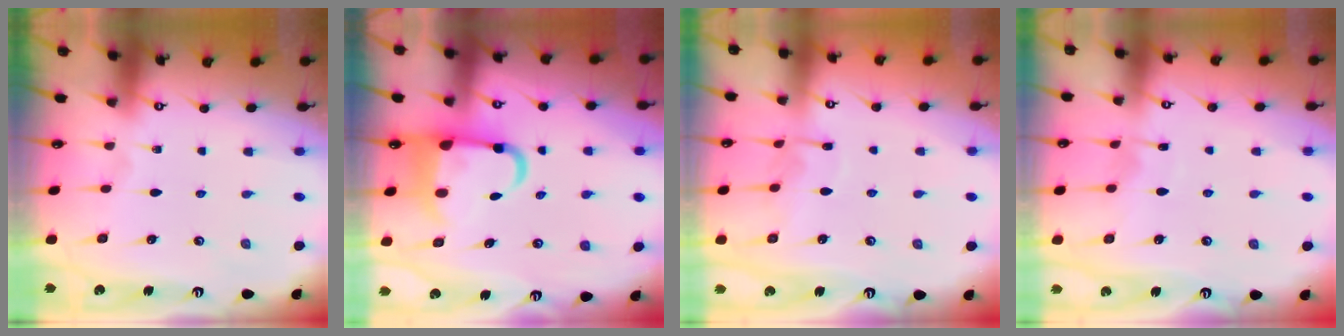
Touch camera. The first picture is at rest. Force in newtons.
{"total": 9.0, "press": 8.7, "slide": 2.4}
{"total": 6.3, "press": 6.3, "slide": 0.5}
{"total": 5.7, "press": 5.7, "slide": 0.4}